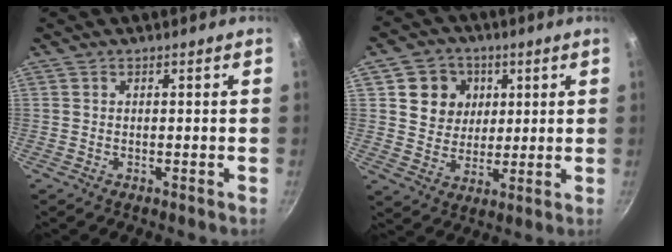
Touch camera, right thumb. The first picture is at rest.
{"total": 9.9, "force": [3.0, 8.8, 3.4], "torque": [-0.020, -0.008, 0.049]}